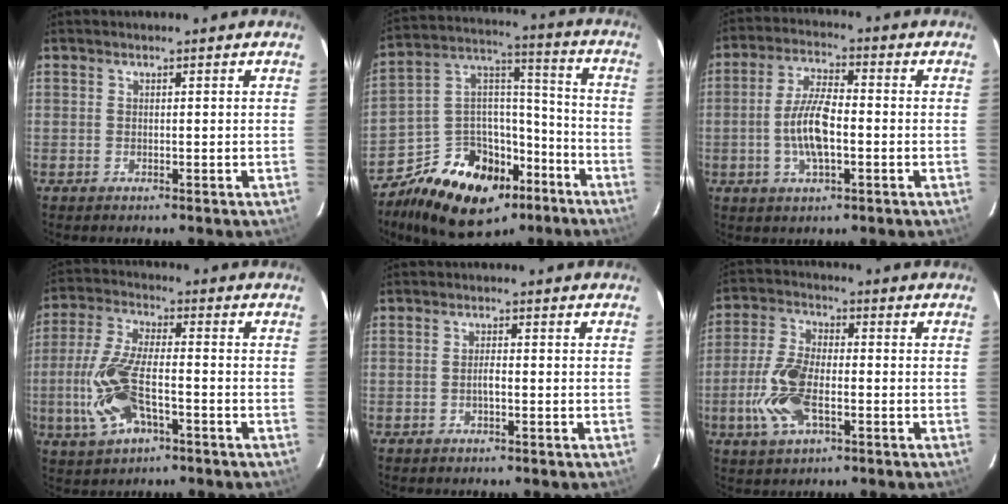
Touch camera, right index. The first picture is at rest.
{"total": 19.8, "force": [-11.8, 12.6, 9.8], "torque": [-0.191, 0.061, -0.170]}
{"total": 8.9, "force": [-1.9, 3.1, 8.1], "torque": [-0.164, 0.005, -0.035]}
{"total": 13.3, "force": [-4.2, 5.4, 11.4], "torque": [-0.250, -0.005, -0.078]}
{"total": 1.6, "force": [-0.6, 0.4, 1.5], "torque": [-0.029, 0.003, -0.012]}
{"total": 10.9, "force": [-3.2, 5.1, 9.1], "torque": [-0.203, 0.001, -0.062]}